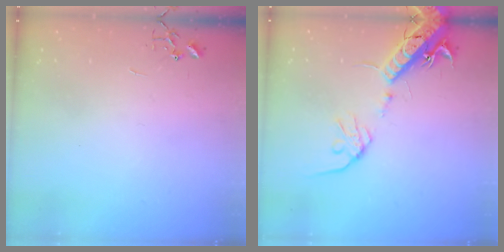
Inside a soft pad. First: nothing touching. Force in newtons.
{"total": 16.5, "press": 16.2, "slide": 3.6}